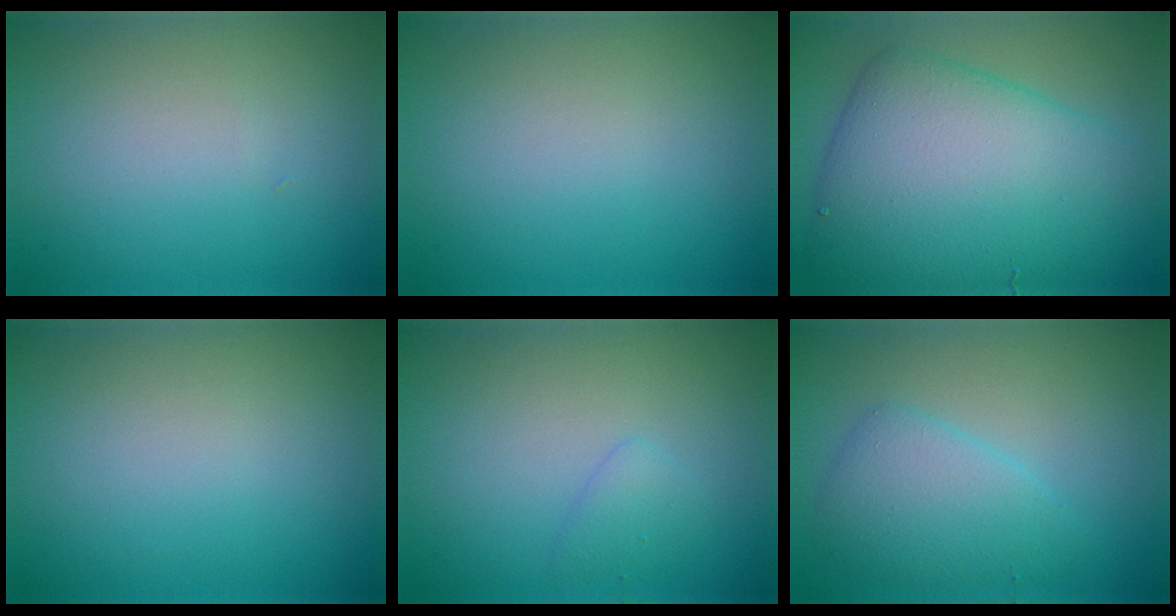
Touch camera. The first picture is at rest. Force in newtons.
{"total": 0.0}
{"total": 11.1, "press": 11.1, "slide": 0.2}
{"total": 0.0}
{"total": 1.3, "press": 1.3, "slide": 0.1}
{"total": 3.9, "press": 3.9, "slide": 0.1}